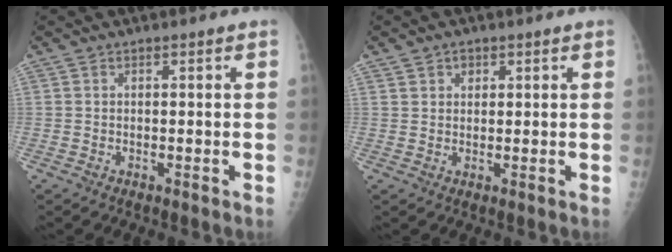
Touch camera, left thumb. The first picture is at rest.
{"total": 2.2, "force": [1.2, 1.8, 0.6], "torque": [0.006, -0.006, 0.016]}